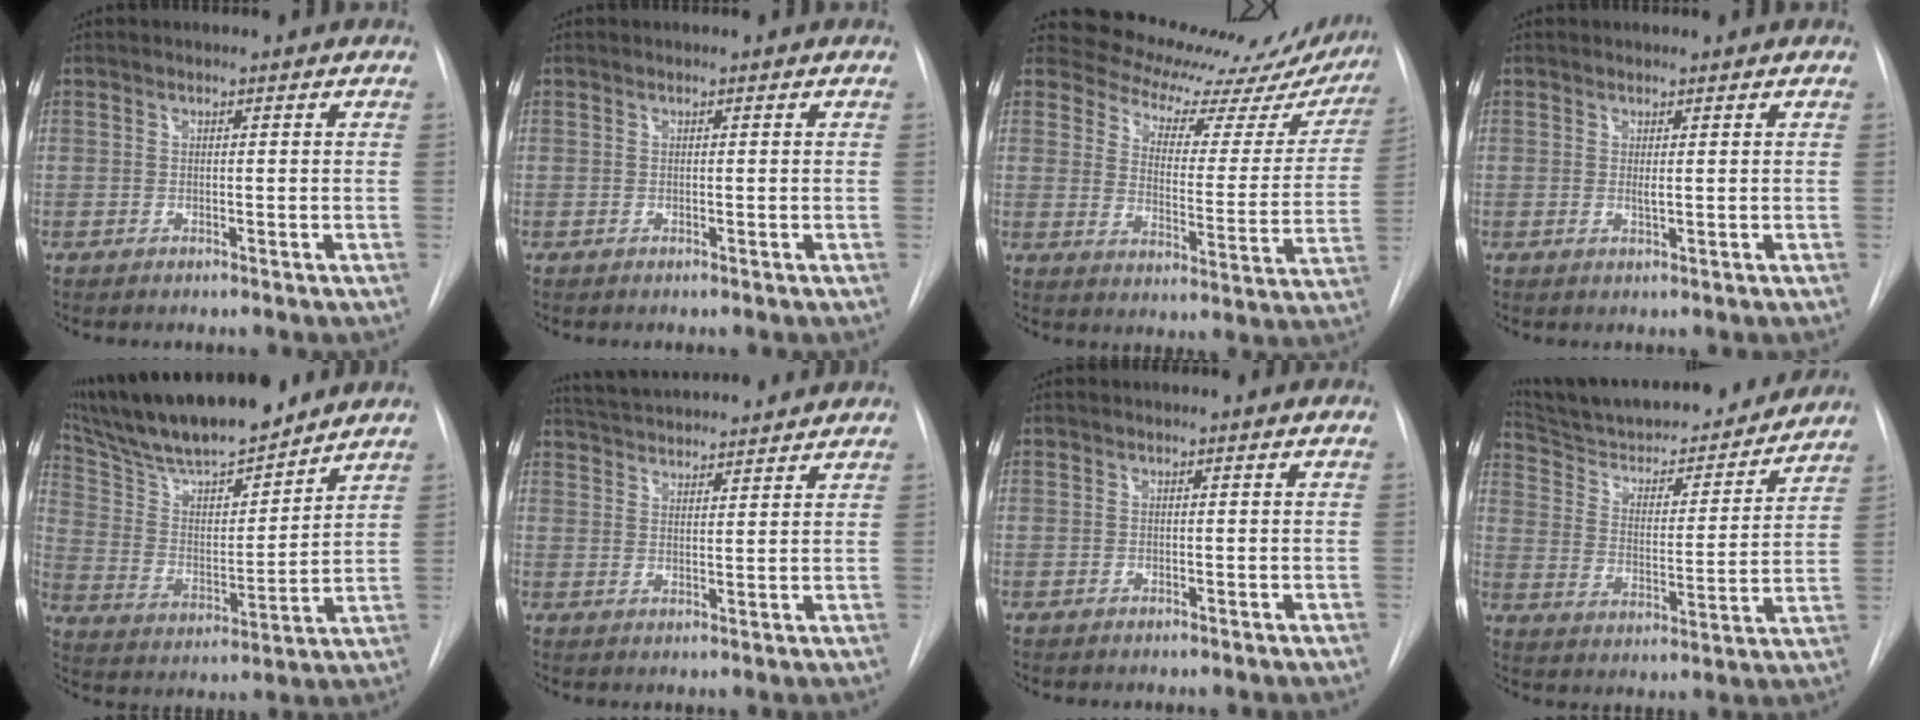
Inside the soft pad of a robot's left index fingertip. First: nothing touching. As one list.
[{"total": 0.0}, {"total": 20.1, "force": [18.4, 6.5, 4.9], "torque": [-0.055, -0.055, 0.214]}, {"total": 0.8, "force": [-0.6, 0.2, 0.5], "torque": [-0.014, -0.010, -0.006]}, {"total": 19.2, "force": [16.5, 2.9, 9.4], "torque": [-0.172, 0.006, 0.289]}, {"total": 12.7, "force": [12.1, 1.7, 3.8], "torque": [-0.069, 0.024, 0.180]}, {"total": 0.0}, {"total": 22.7, "force": [20.9, 4.3, 7.9], "torque": [-0.119, -0.024, 0.299]}]